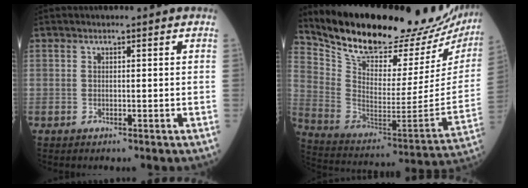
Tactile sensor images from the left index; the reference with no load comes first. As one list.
[{"total": 29.6, "force": [26.6, 6.5, 11.3], "torque": [-0.205, -0.094, 0.369]}]